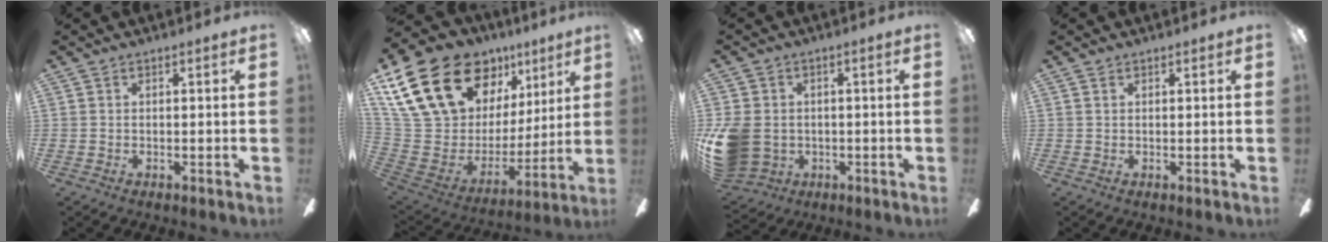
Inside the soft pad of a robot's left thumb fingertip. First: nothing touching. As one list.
[{"total": 25.6, "force": [14.9, 15.3, 14.2], "torque": [-0.291, -0.076, 0.295]}, {"total": 11.6, "force": [-1.5, 9.5, 6.5], "torque": [-0.170, 0.017, -0.024]}, {"total": 0.7, "force": [0.5, 0.5, 0.1], "torque": [-0.002, 0.003, 0.008]}]